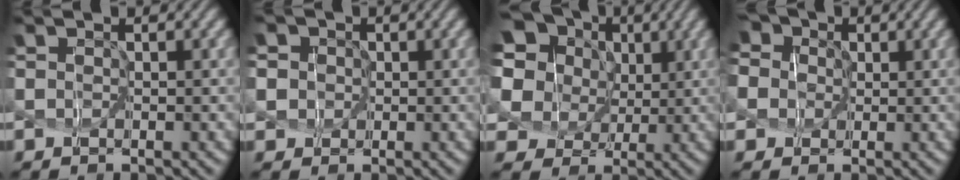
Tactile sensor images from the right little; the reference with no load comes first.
{"total": 6.2, "force": [1.5, 5.7, 1.9], "torque": [-0.070, 0.037, 0.008]}
{"total": 11.1, "force": [4.3, 9.0, 4.7], "torque": [-0.176, 0.035, 0.064]}
{"total": 6.9, "force": [1.4, 5.8, 3.3], "torque": [-0.091, 0.022, -0.012]}